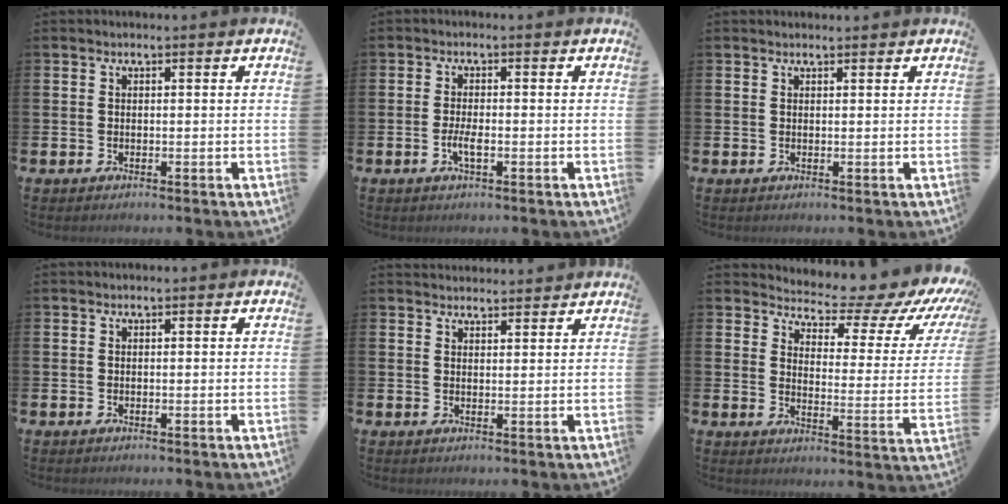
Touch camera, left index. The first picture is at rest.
{"total": 2.3, "force": [-0.7, 0.7, 2.1], "torque": [-0.041, 0.002, -0.011]}
{"total": 0.5, "force": [0.5, 0.1, 0.0], "torque": [0.009, -0.003, 0.008]}
{"total": 0.0}
{"total": 2.5, "force": [2.4, 0.4, -0.1], "torque": [0.006, -0.016, 0.042]}
{"total": 5.5, "force": [4.9, 1.7, 1.6], "torque": [-0.040, -0.050, 0.074]}